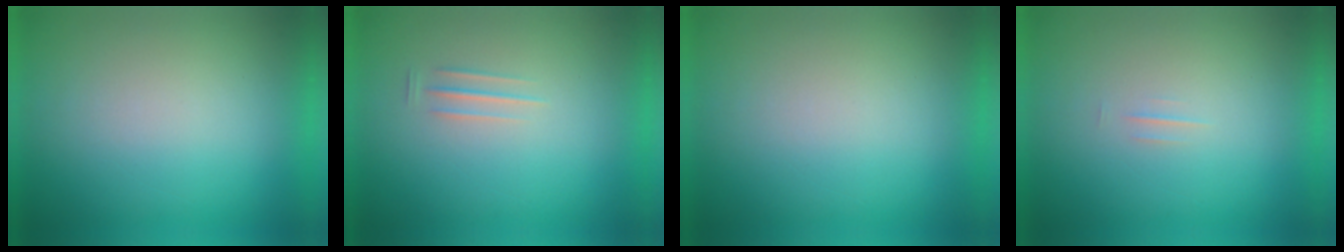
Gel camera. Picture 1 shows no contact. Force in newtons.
{"total": 1.4}
{"total": 0.0}
{"total": 1.3}